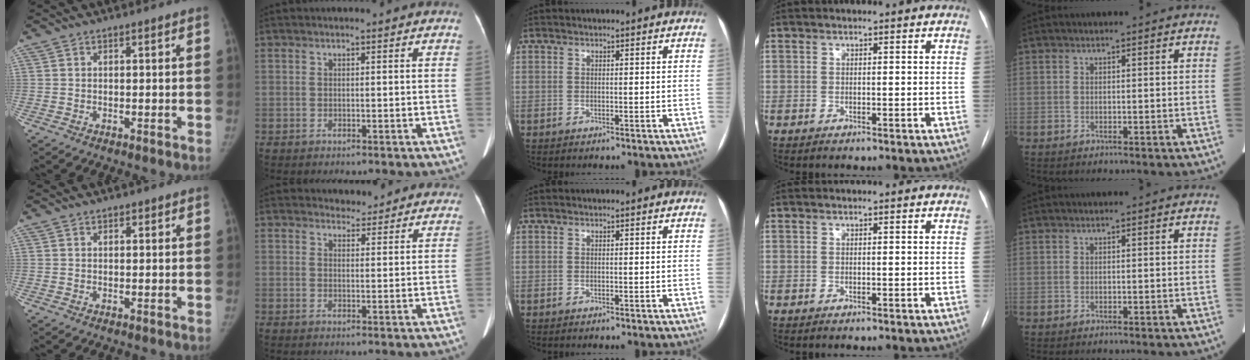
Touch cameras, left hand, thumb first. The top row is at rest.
{"thumb": {"total": 0.8, "force": [0.5, 0.6, 0.2], "torque": [0.006, -0.002, 0.006]}, "index": {"total": 4.5, "force": [4.3, 1.5, 0.0], "torque": [0.005, 0.008, 0.048]}}